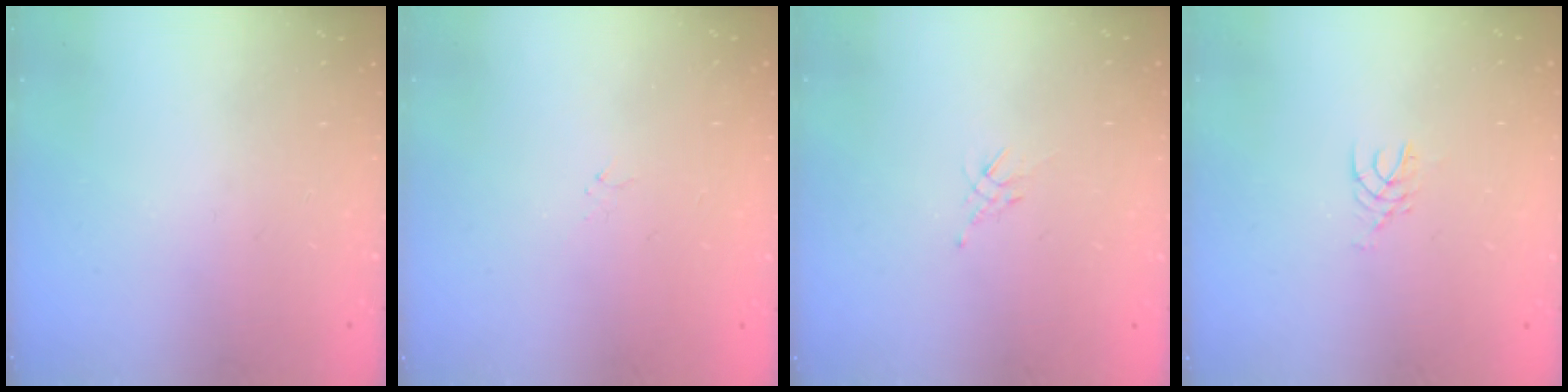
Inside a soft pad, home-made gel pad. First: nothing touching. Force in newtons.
{"total": 0.9, "press": 0.8, "slide": 0.4}
{"total": 2.1, "press": 2.0, "slide": 0.5}
{"total": 2.5, "press": 2.5, "slide": 0.2}